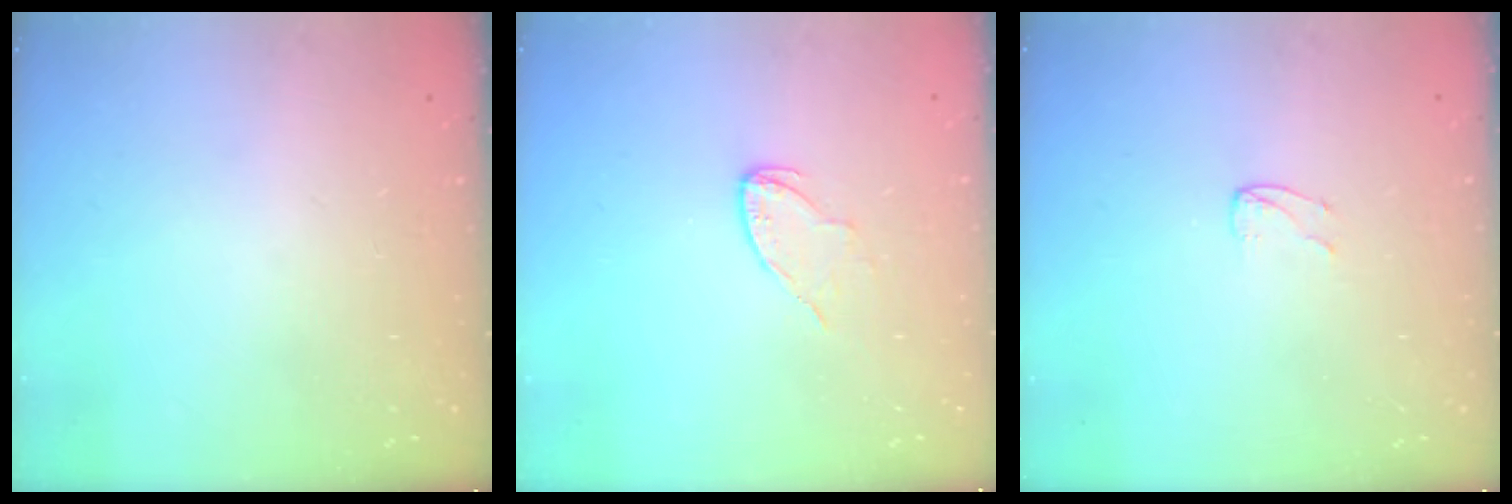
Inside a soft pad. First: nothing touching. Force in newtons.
{"total": 4.9, "press": 4.9, "slide": 0.4}
{"total": 3.0, "press": 3.0, "slide": 0.3}